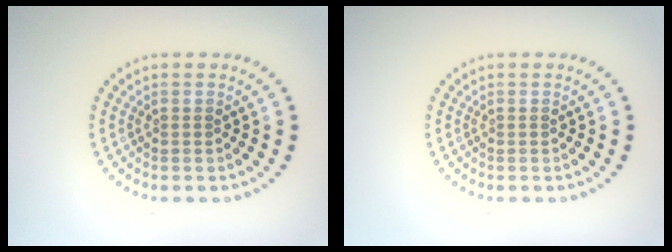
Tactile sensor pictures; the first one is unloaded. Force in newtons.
{"total": 0.0}